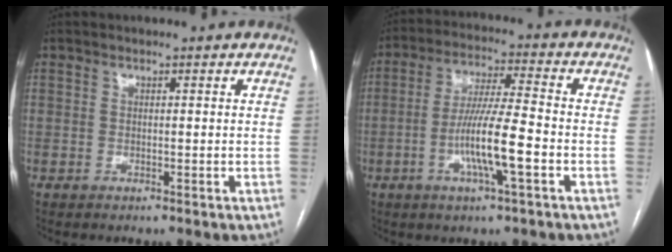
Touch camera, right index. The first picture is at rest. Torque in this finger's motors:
{"motor_torque": [1.06, -0.70, 0.67, 0.17]}